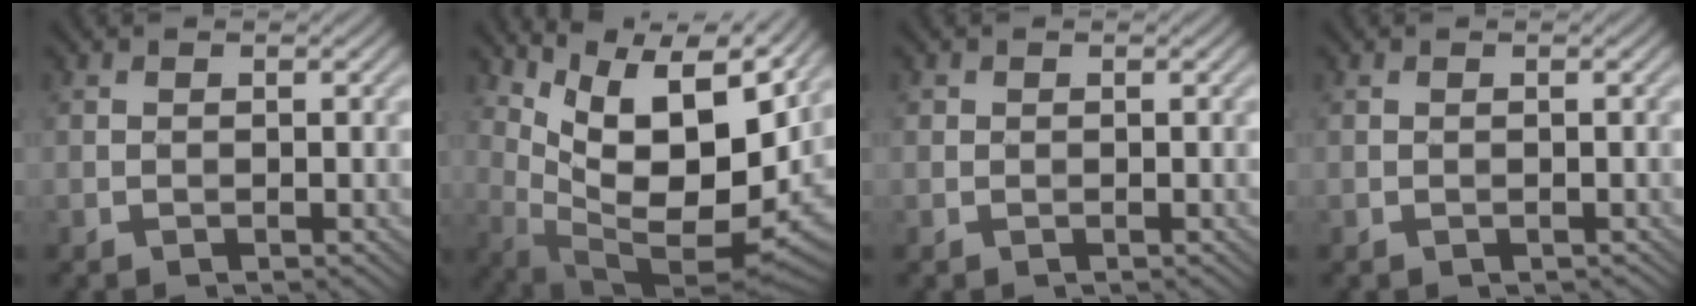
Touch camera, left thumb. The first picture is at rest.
{"total": 14.2, "force": [7.3, 5.3, 10.9], "torque": [-0.209, 0.003, 0.145]}
{"total": 0.7, "force": [0.4, 0.6, 0.1], "torque": [-0.003, 0.001, 0.004]}
{"total": 0.0}